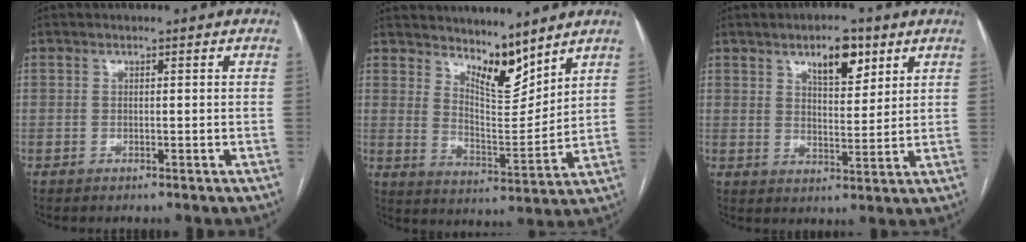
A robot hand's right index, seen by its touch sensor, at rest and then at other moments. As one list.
[{"total": 8.4, "force": [7.2, 2.1, 3.8], "torque": [-0.071, -0.012, 0.138]}, {"total": 7.2, "force": [4.2, 2.7, 5.2], "torque": [-0.084, 0.002, 0.068]}]